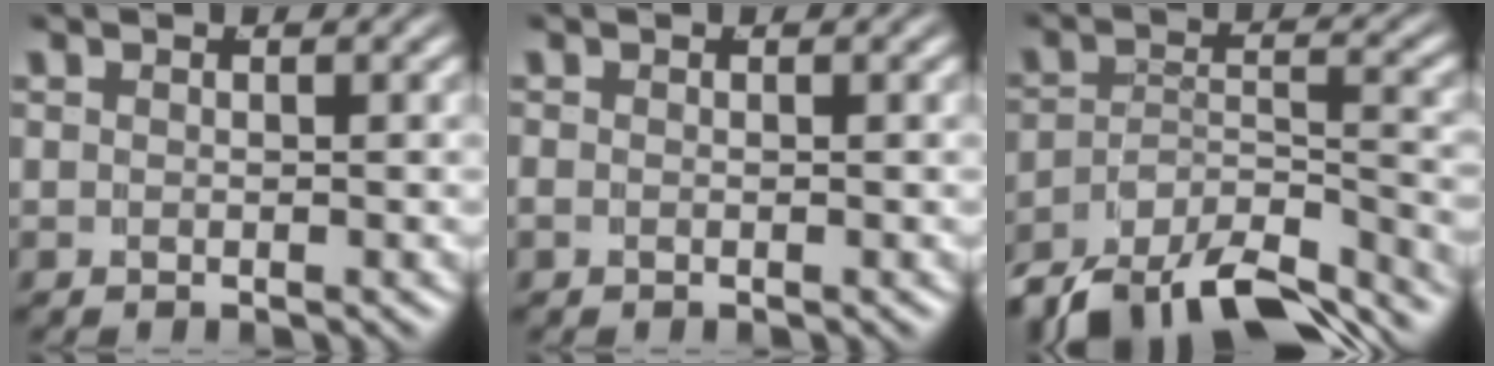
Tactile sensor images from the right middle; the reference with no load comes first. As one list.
[{"total": 0.8, "force": [-0.3, 0.7, 0.4], "torque": [-0.012, 0.000, -0.006]}, {"total": 10.3, "force": [-7.8, 4.3, 5.1], "torque": [-0.067, -0.020, -0.122]}]